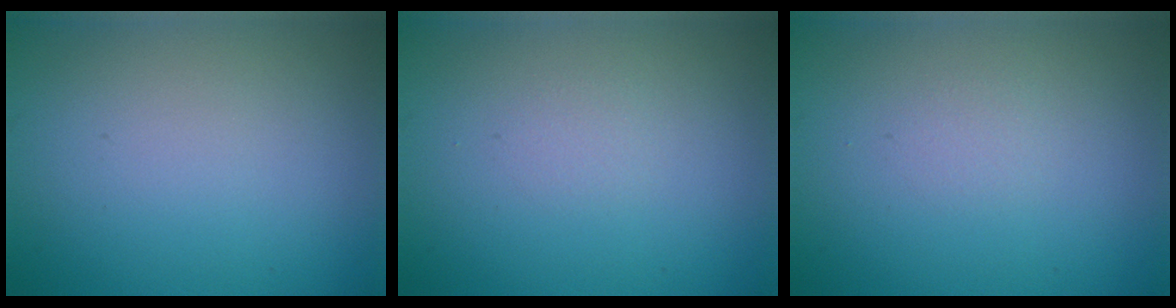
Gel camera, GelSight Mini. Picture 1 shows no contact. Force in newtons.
{"total": 0.6, "press": 0.6, "slide": 0.0}
{"total": 0.6, "press": 0.6, "slide": 0.0}